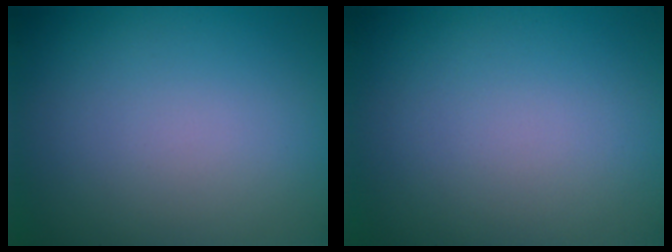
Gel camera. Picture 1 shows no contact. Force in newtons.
{"total": 0.0}